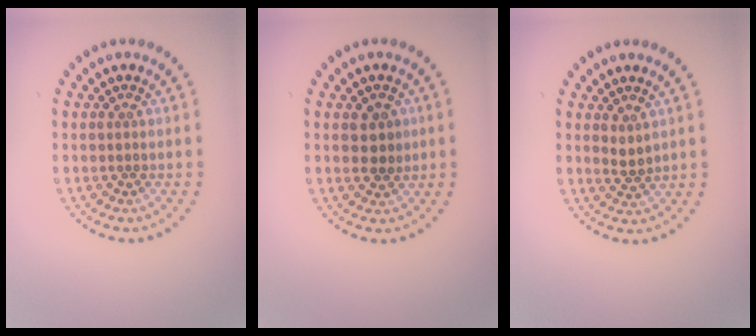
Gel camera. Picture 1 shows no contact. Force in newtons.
{"total": 2.1, "press": 2.1, "slide": 0.5}
{"total": 1.1, "press": 0.8, "slide": 0.8}